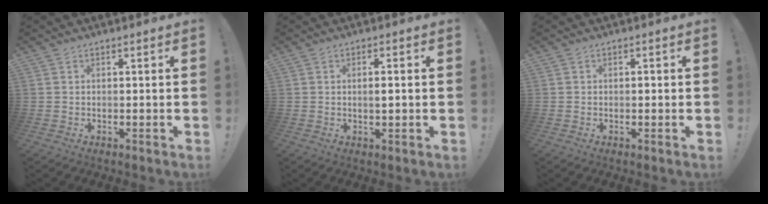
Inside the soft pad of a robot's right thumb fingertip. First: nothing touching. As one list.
[{"total": 2.1, "force": [-0.1, 0.6, 2.0], "torque": [-0.029, -0.001, -0.006]}, {"total": 0.9, "force": [-0.5, 0.7, 0.3], "torque": [-0.004, 0.002, -0.010]}]